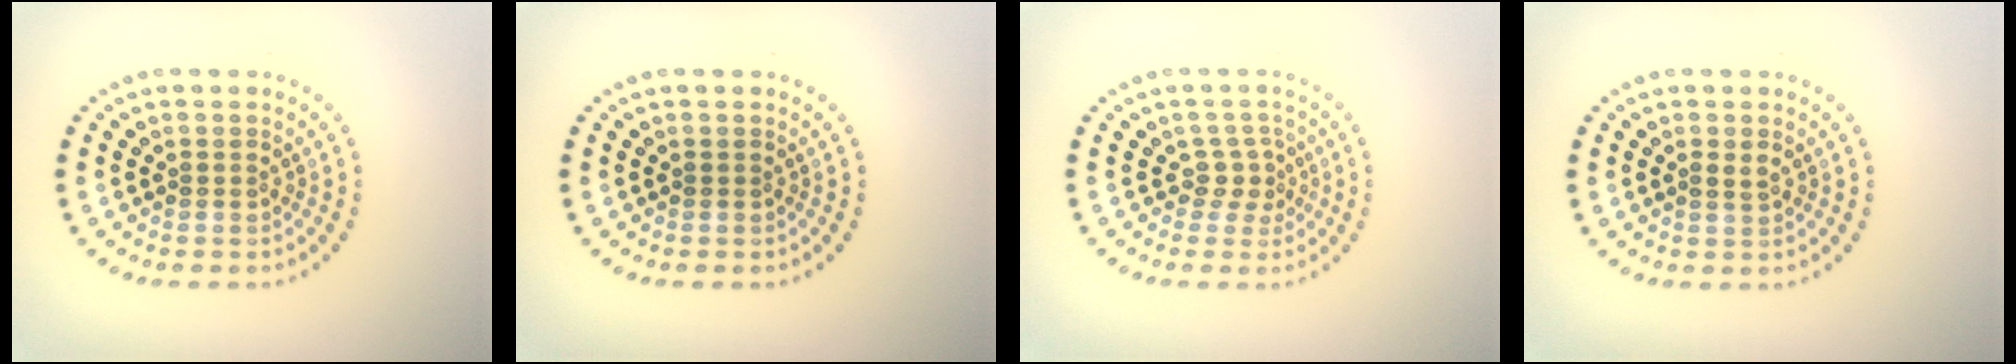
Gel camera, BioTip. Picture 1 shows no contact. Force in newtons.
{"total": 0.0}
{"total": 1.9, "press": 1.3, "slide": 1.3}
{"total": 0.9, "press": 0.9, "slide": 0.3}